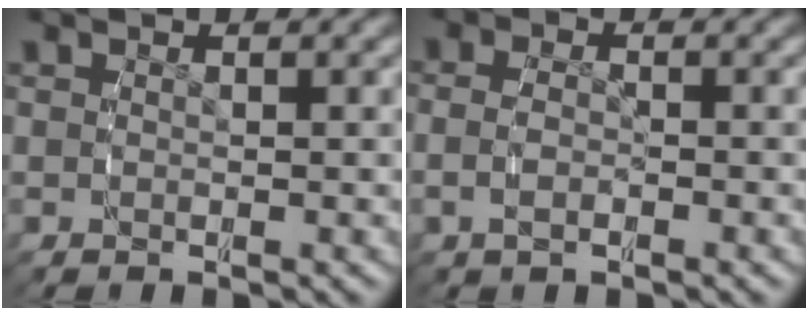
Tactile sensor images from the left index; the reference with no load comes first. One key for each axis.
{"total": 2.1, "fx": -0.6, "fy": 1.1, "fz": 1.7, "tx": -0.041, "ty": -0.006, "tz": -0.008}